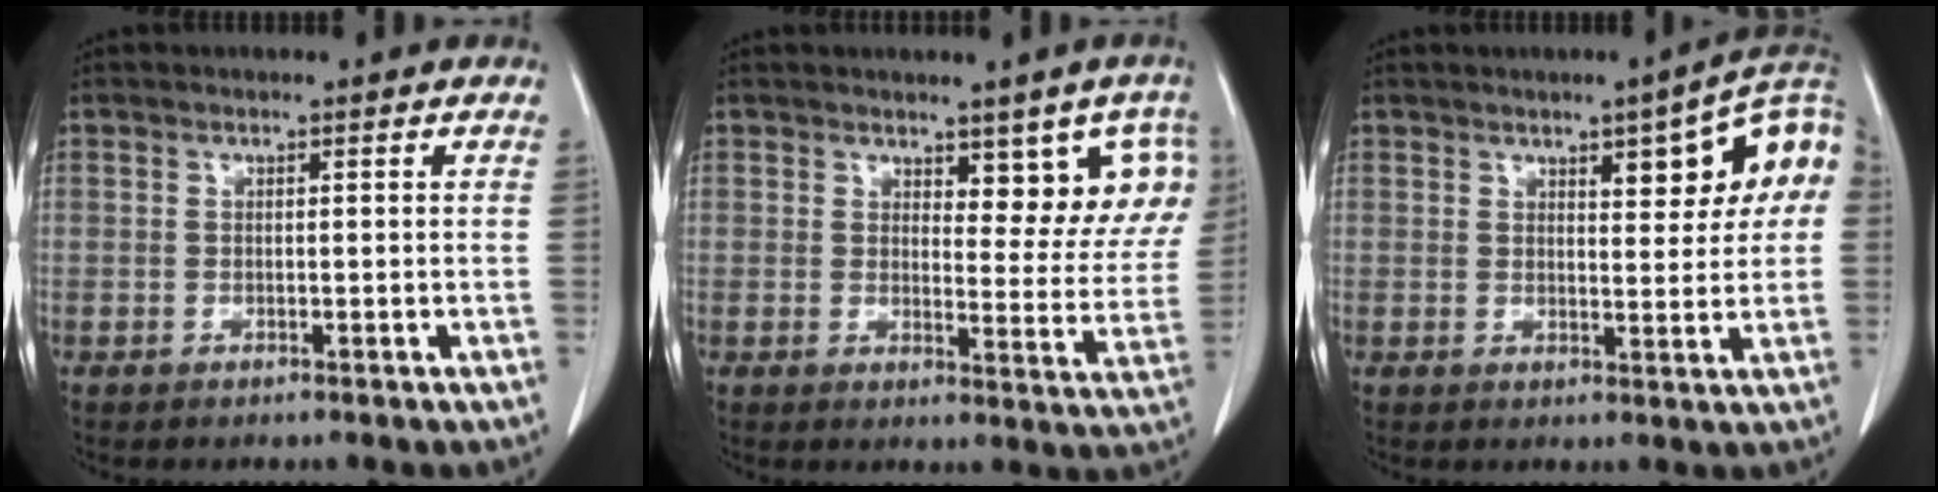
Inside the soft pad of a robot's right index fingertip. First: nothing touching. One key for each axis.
{"total": 8.5, "fx": 4.8, "fy": 3.8, "fz": 6.0, "tx": -0.044, "ty": -0.006, "tz": 0.057}
{"total": 10.4, "fx": 3.2, "fy": 2.6, "fz": 9.6, "tx": -0.122, "ty": 0.025, "tz": 0.039}